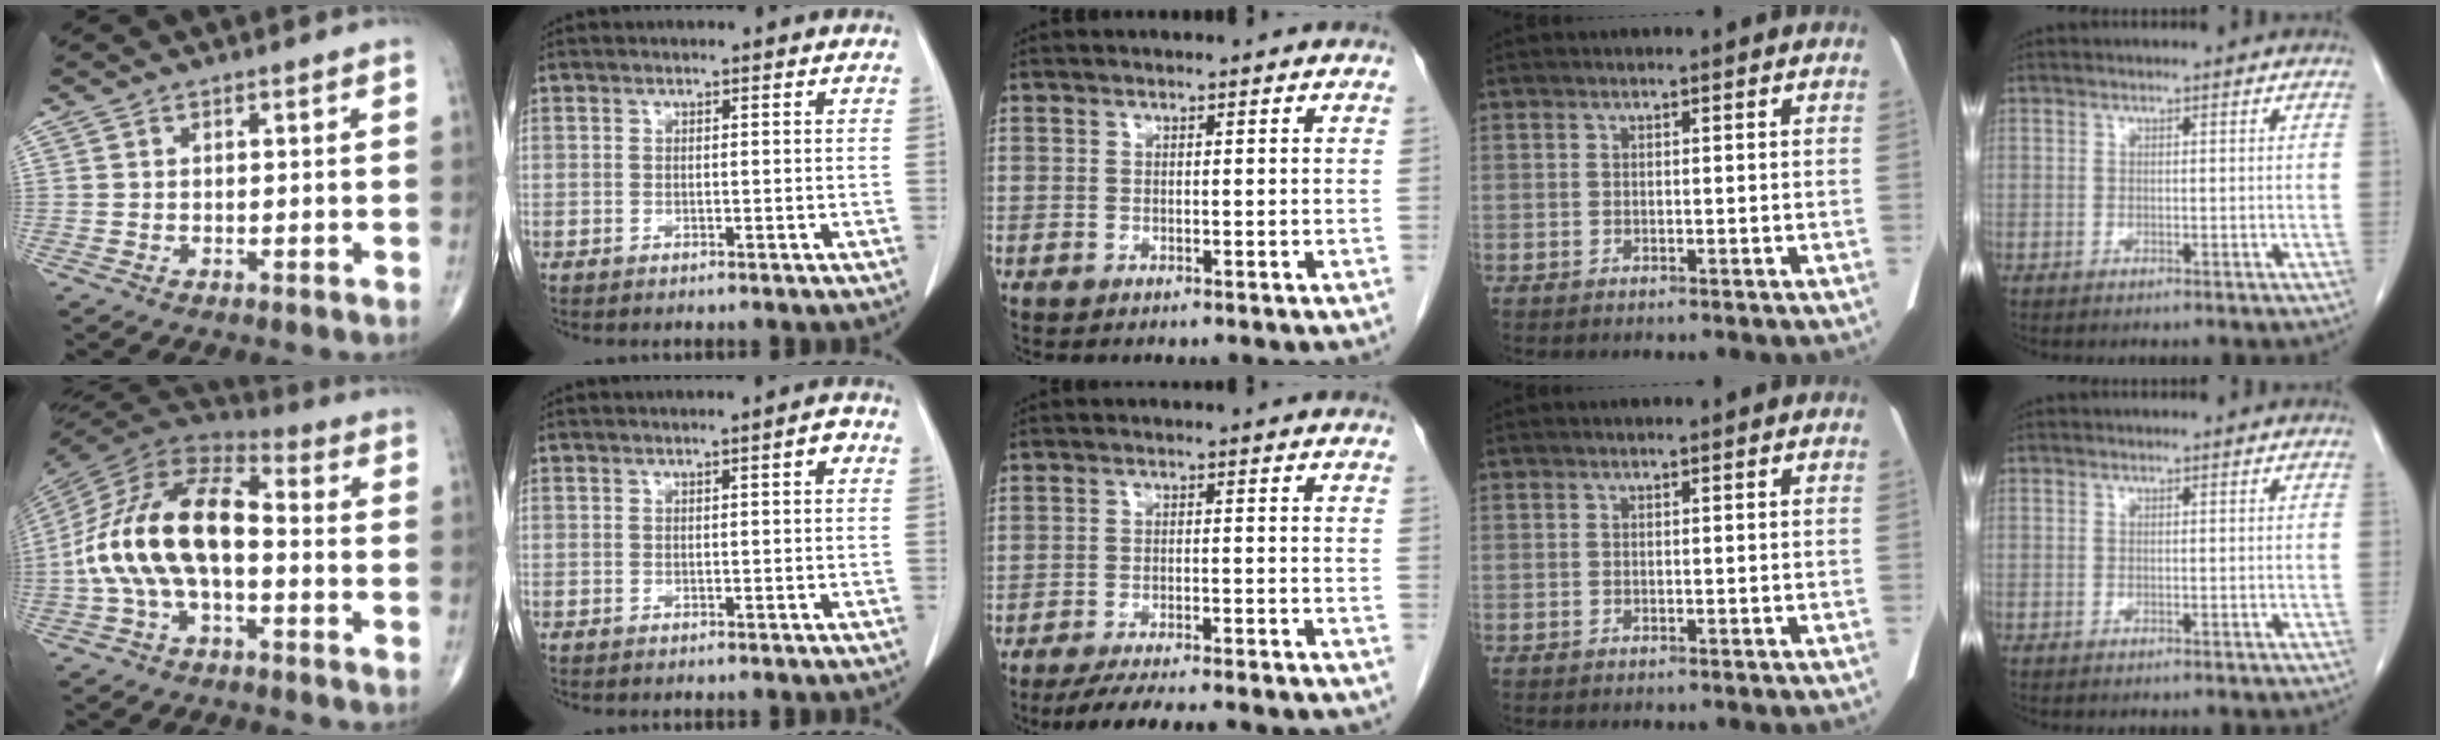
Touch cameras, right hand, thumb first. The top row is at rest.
{"thumb": {"total": 18.2, "force": [-2.4, 9.4, 15.5], "torque": [-0.294, 0.042, -0.051]}, "index": {"total": 1.6, "force": [0.5, 0.3, 1.5], "torque": [-0.020, 0.005, 0.006]}, "middle": {"total": 16.9, "force": [-15.2, 1.5, 7.3], "torque": [-0.097, -0.019, -0.200]}}